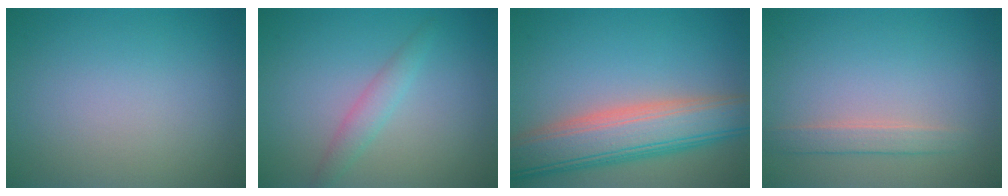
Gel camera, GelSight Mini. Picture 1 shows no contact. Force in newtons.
{"total": 1.8, "press": 1.8, "slide": 0.1}
{"total": 8.2, "press": 8.2, "slide": 0.5}
{"total": 1.7, "press": 1.7, "slide": 0.0}